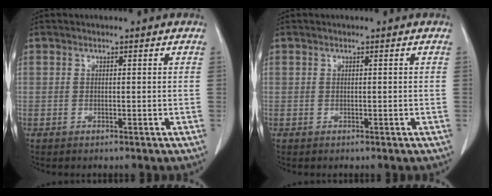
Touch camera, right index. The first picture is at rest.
{"total": 0.0}